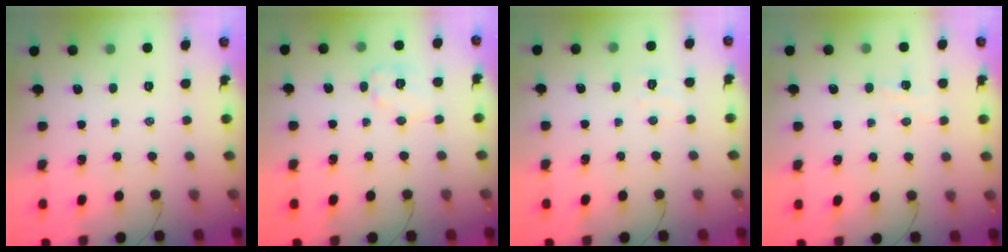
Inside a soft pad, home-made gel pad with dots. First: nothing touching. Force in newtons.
{"total": 7.5, "press": 7.5, "slide": 0.3}
{"total": 4.6, "press": 4.4, "slide": 1.1}
{"total": 3.7, "press": 3.5, "slide": 1.1}